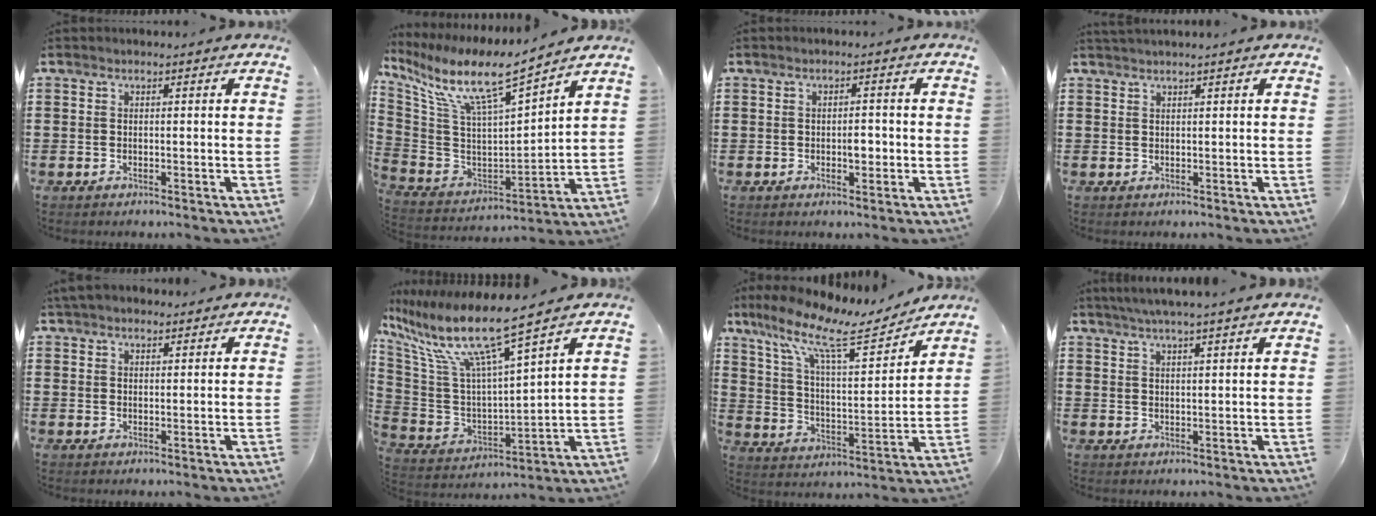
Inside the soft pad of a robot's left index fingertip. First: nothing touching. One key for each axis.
{"total": 10.0, "fx": 7.2, "fy": 1.3, "fz": 6.8, "tx": -0.161, "ty": -0.055, "tz": 0.117}
{"total": 2.3, "fx": -0.4, "fy": 1.0, "fz": 2.1, "tx": -0.031, "ty": -0.001, "tz": -0.009}
{"total": 1.0, "fx": 0.9, "fy": -0.1, "fz": 0.4, "tx": -0.009, "ty": -0.002, "tz": 0.018}
{"total": 2.6, "fx": 2.3, "fy": 0.8, "fz": 0.8, "tx": -0.021, "ty": 0.003, "tz": 0.045}
{"total": 11.9, "fx": 8.2, "fy": 0.9, "fz": 8.5, "tx": -0.200, "ty": -0.057, "tz": 0.129}
{"total": 12.7, "fx": 9.1, "fy": 3.0, "fz": 8.4, "tx": -0.184, "ty": -0.043, "tz": 0.150}
{"total": 3.6, "fx": 3.3, "fy": -0.8, "fz": 1.3, "tx": -0.034, "ty": -0.009, "tz": 0.058}